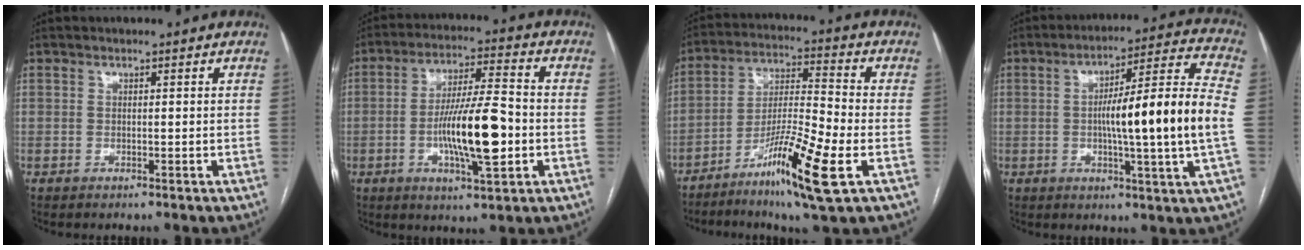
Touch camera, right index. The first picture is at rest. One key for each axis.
{"total": 13.2, "fx": -2.8, "fy": 2.0, "fz": 12.7, "tx": -0.229, "ty": 0.000, "tz": -0.045}
{"total": 14.2, "fx": -6.3, "fy": 0.4, "fz": 12.8, "tx": -0.243, "ty": -0.018, "tz": -0.110}
{"total": 16.9, "fx": -1.2, "fy": -0.8, "fz": 16.8, "tx": -0.260, "ty": 0.005, "tz": -0.026}